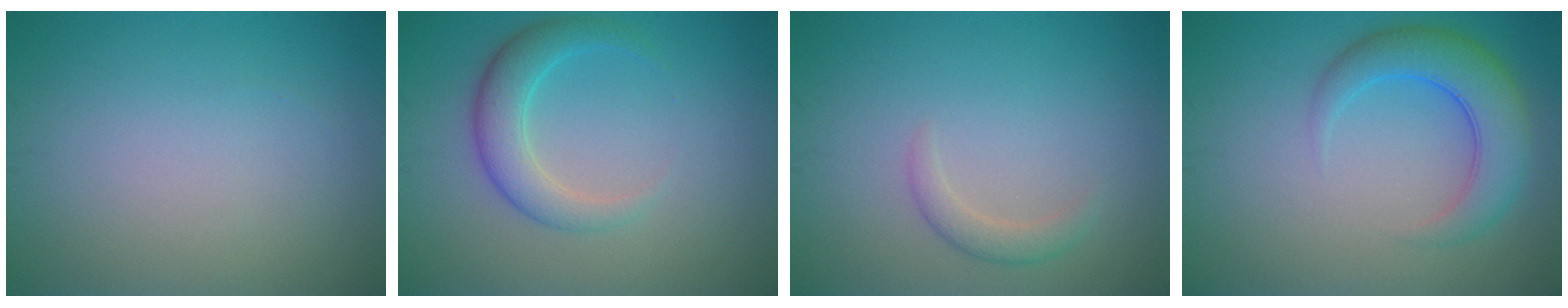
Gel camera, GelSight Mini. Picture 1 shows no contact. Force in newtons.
{"total": 3.6, "press": 3.6, "slide": 0.1}
{"total": 1.6, "press": 1.6, "slide": 0.1}
{"total": 5.1, "press": 5.1, "slide": 0.2}